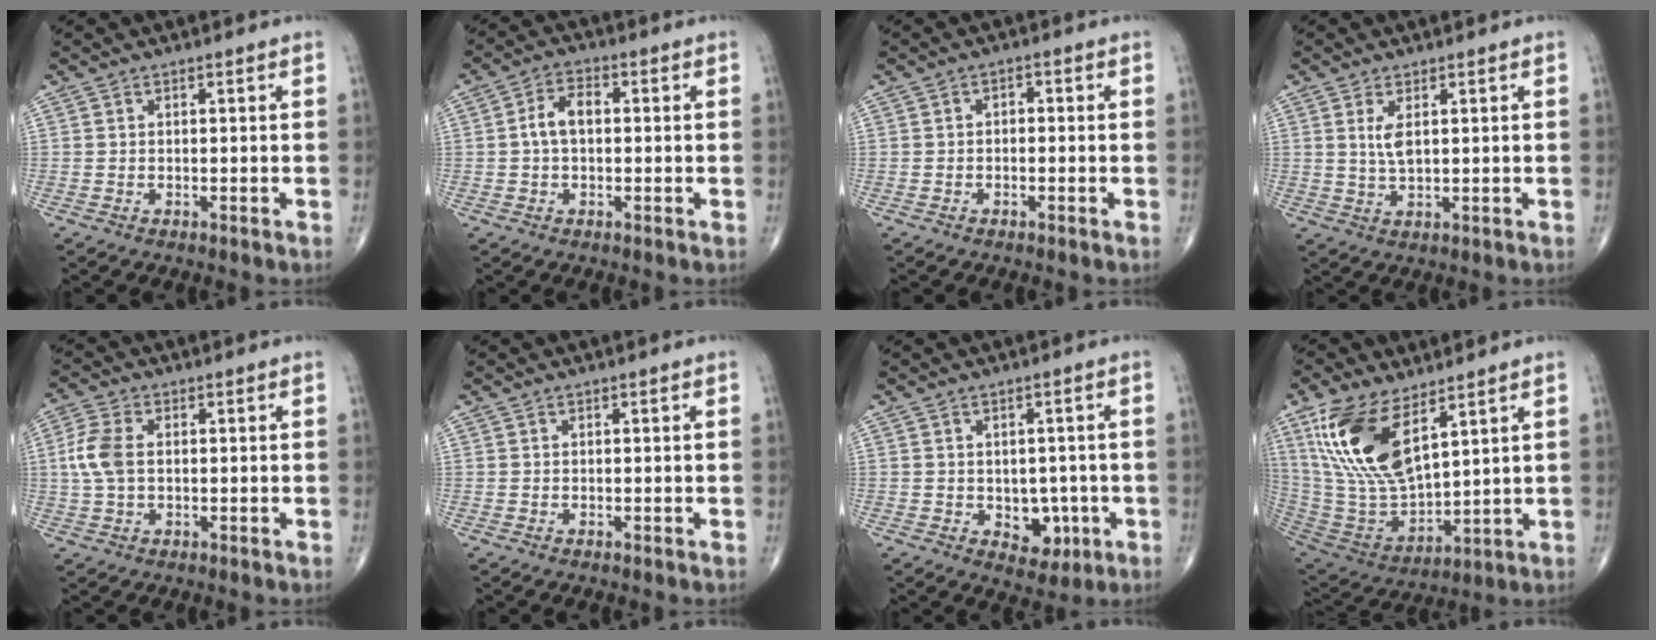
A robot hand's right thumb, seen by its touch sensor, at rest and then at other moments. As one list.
[{"total": 5.2, "force": [0.2, 3.1, 4.2], "torque": [-0.076, 0.018, -0.004]}, {"total": 1.4, "force": [-0.3, 1.0, 0.9], "torque": [-0.007, 0.007, -0.010]}, {"total": 3.5, "force": [1.1, 1.3, 3.0], "torque": [-0.065, -0.008, 0.027]}, {"total": 6.2, "force": [0.5, 3.7, 4.9], "torque": [-0.121, 0.011, 0.005]}, {"total": 0.0}, {"total": 6.0, "force": [-1.3, 4.4, 3.8], "torque": [-0.013, 0.003, -0.008]}, {"total": 18.6, "force": [9.2, 8.2, 13.9], "torque": [-0.272, -0.041, 0.195]}]